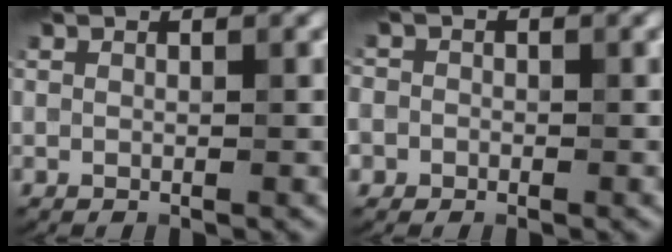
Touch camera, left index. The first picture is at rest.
{"total": 2.7, "force": [-0.8, 2.6, 0.6], "torque": [0.009, 0.010, -0.038]}